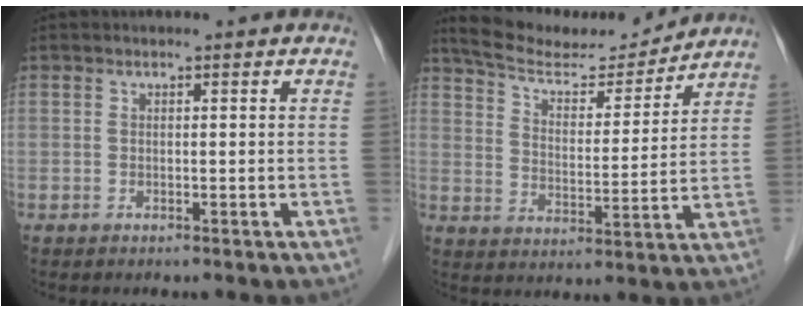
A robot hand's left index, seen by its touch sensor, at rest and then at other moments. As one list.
[{"total": 12.4, "force": [12.0, 1.3, 3.0], "torque": [-0.054, 0.003, 0.201]}]